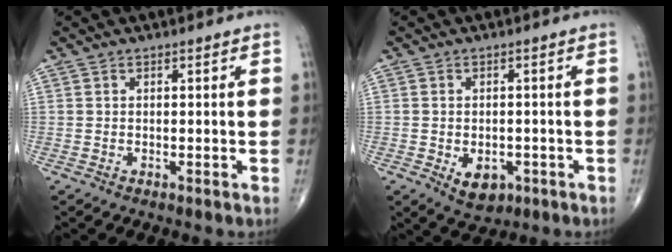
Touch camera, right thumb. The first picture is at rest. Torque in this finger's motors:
{"motor_torque": [-0.01, 0.10, -0.37, -0.14, 0.02]}